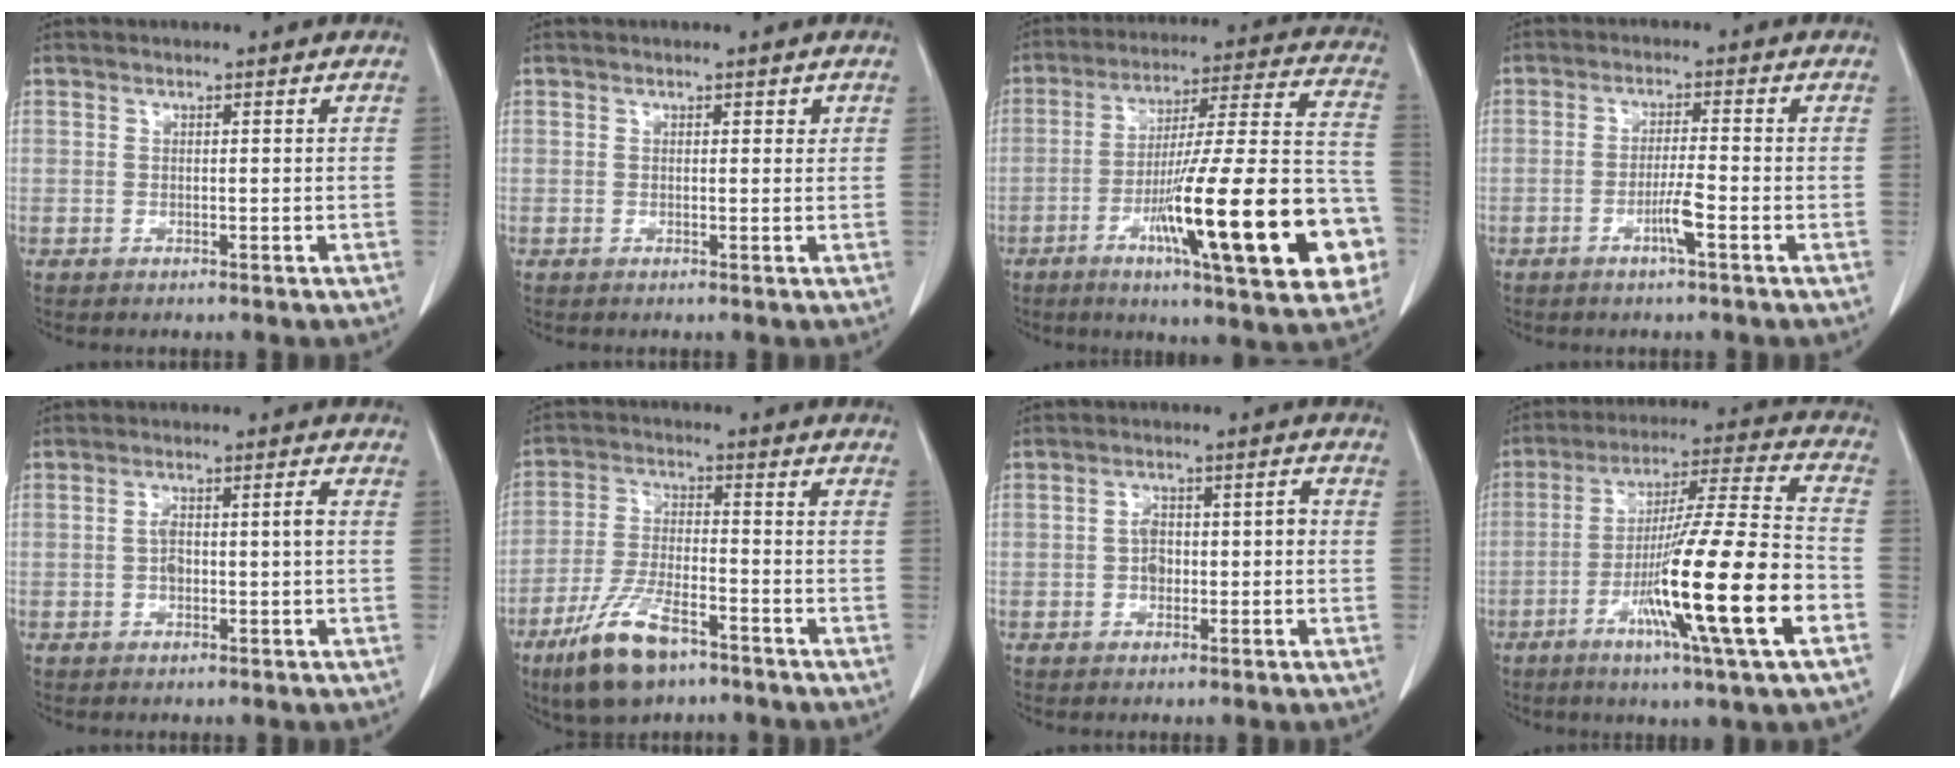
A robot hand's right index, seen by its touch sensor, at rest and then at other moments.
{"total": 0.8, "force": [0.5, 0.5, 0.4], "torque": [-0.001, -0.001, 0.002]}
{"total": 25.8, "force": [-8.7, 2.7, 24.1], "torque": [-0.305, 0.000, -0.128]}
{"total": 3.8, "force": [-1.8, -0.3, 3.4], "torque": [-0.064, -0.005, -0.035]}
{"total": 4.0, "force": [-0.4, 1.0, 3.9], "torque": [-0.081, 0.011, -0.006]}
{"total": 11.1, "force": [-7.2, 3.3, 7.7], "torque": [-0.165, -0.018, -0.130]}
{"total": 4.3, "force": [-0.8, 2.5, 3.5], "torque": [-0.061, 0.023, -0.012]}
{"total": 20.2, "force": [-7.2, -0.4, 18.9], "torque": [-0.319, -0.018, -0.125]}